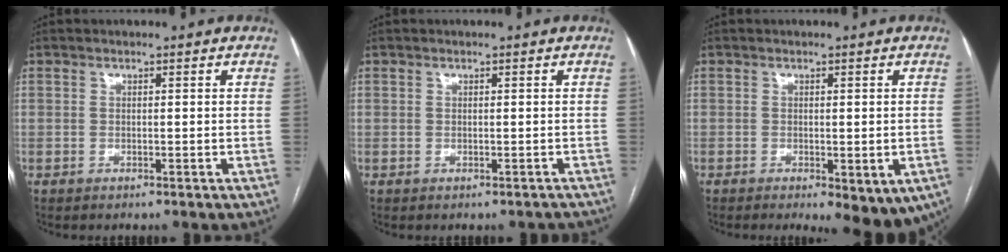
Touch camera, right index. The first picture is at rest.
{"total": 1.1, "force": [-0.5, 0.9, 0.3], "torque": [0.002, 0.010, -0.002]}
{"total": 9.0, "force": [-4.6, 3.0, 7.1], "torque": [-0.077, -0.011, -0.061]}